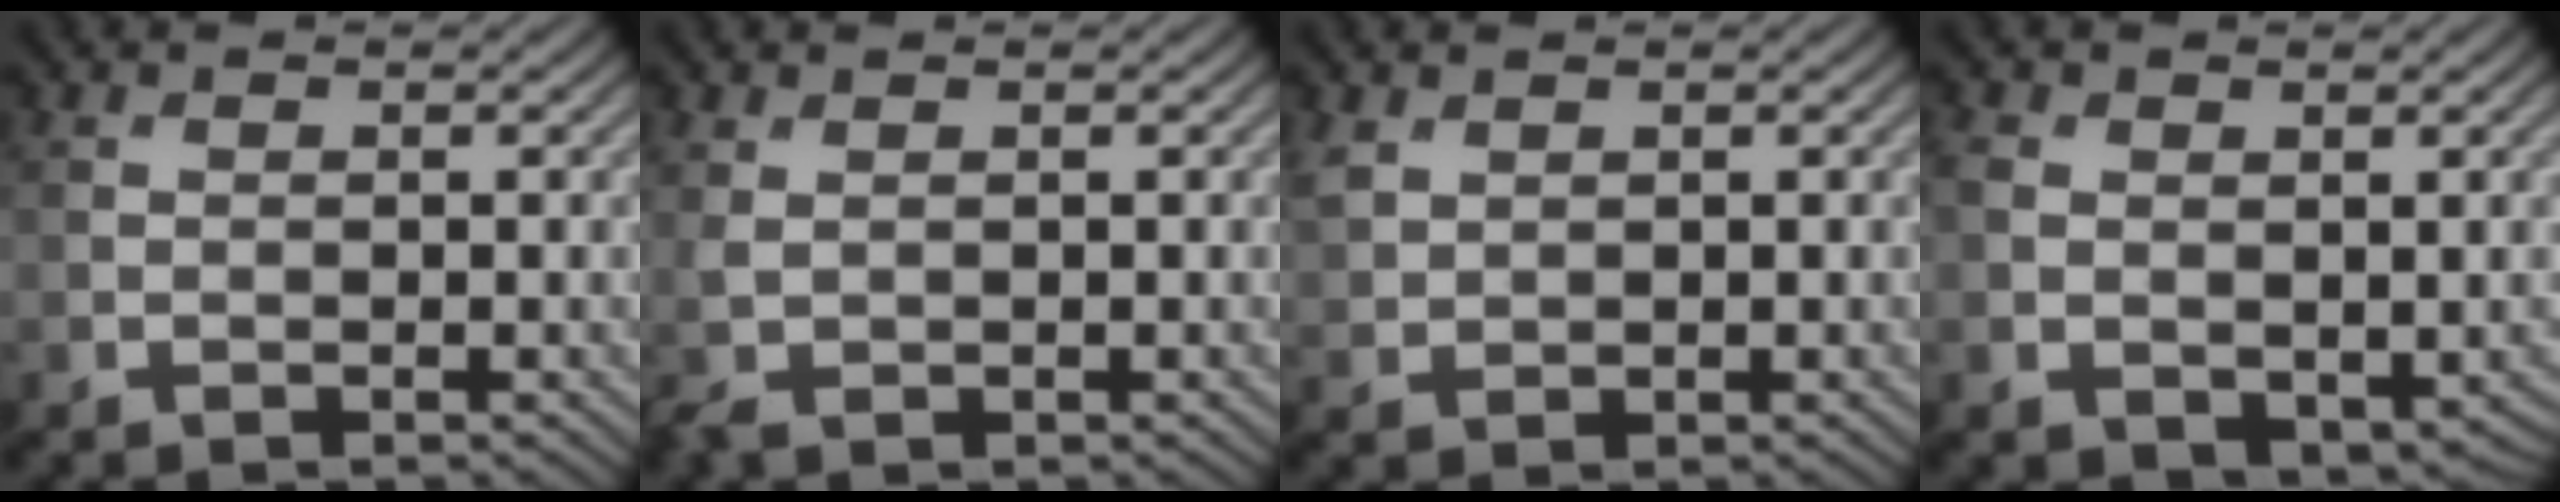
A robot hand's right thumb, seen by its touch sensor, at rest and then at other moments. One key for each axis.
{"total": 1.4, "fx": 0.1, "fy": 0.8, "fz": 1.1, "tx": -0.038, "ty": -0.003, "tz": 0.004}
{"total": 2.2, "fx": 1.3, "fy": 1.5, "fz": 1.0, "tx": -0.031, "ty": 0.001, "tz": 0.032}
{"total": 4.3, "fx": 0.4, "fy": 3.3, "fz": 2.7, "tx": -0.070, "ty": -0.012, "tz": 0.012}